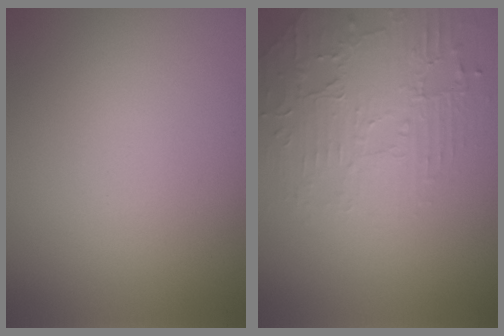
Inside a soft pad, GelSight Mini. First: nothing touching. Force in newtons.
{"total": 2.6, "press": 2.1, "slide": 1.5}